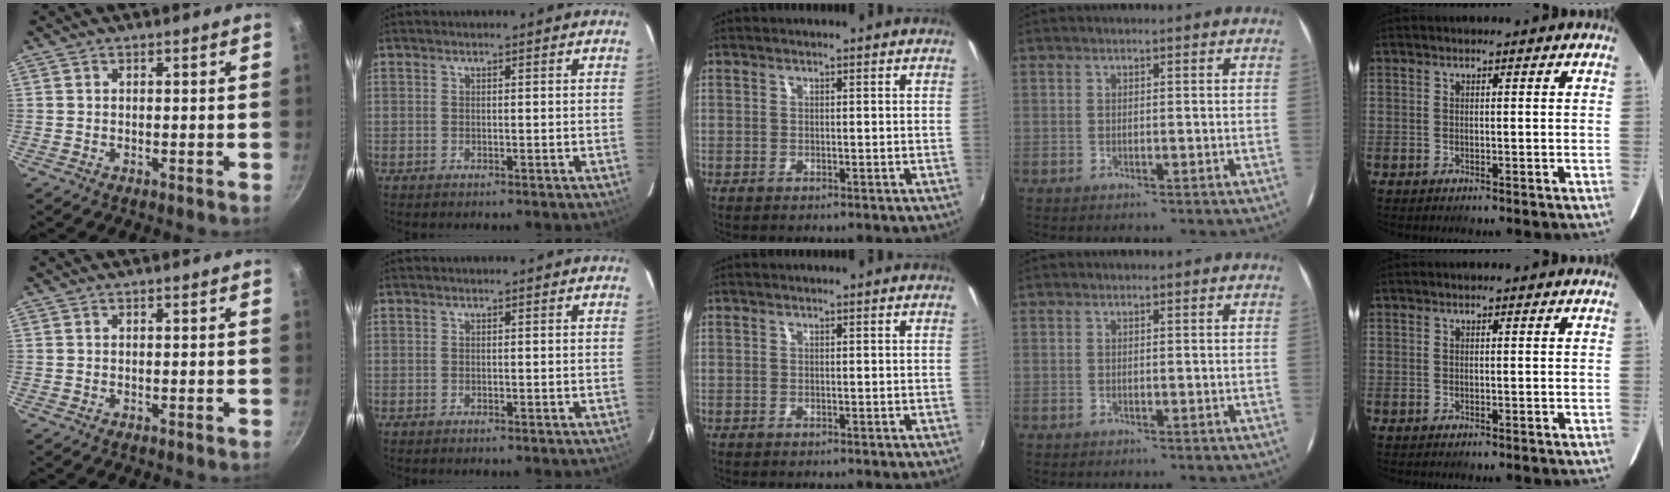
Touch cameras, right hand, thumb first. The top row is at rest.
{}